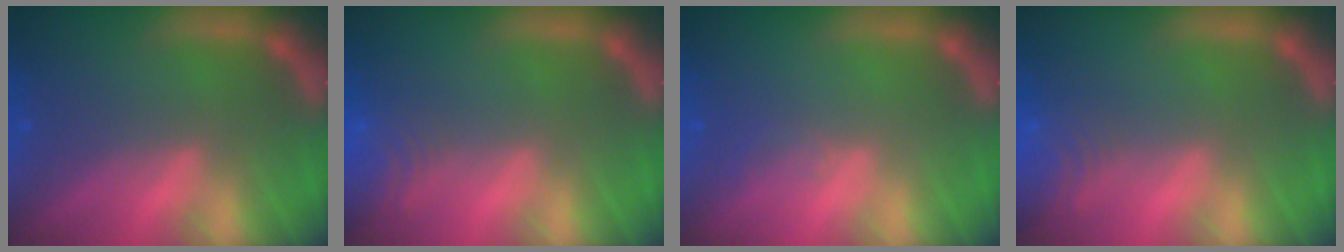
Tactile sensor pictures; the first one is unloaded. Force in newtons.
{"total": 6.0}
{"total": 1.0}
{"total": 6.0}